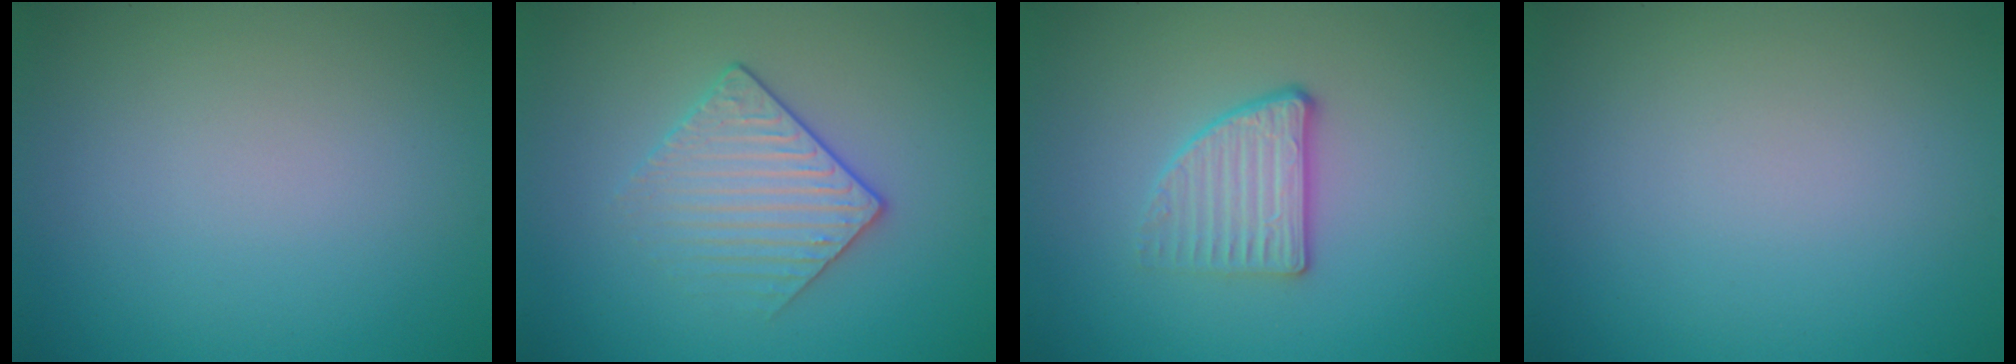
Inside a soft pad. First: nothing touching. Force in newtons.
{"total": 2.4, "press": 2.1, "slide": 1.1}
{"total": 2.9, "press": 2.5, "slide": 1.4}
{"total": 0.0}